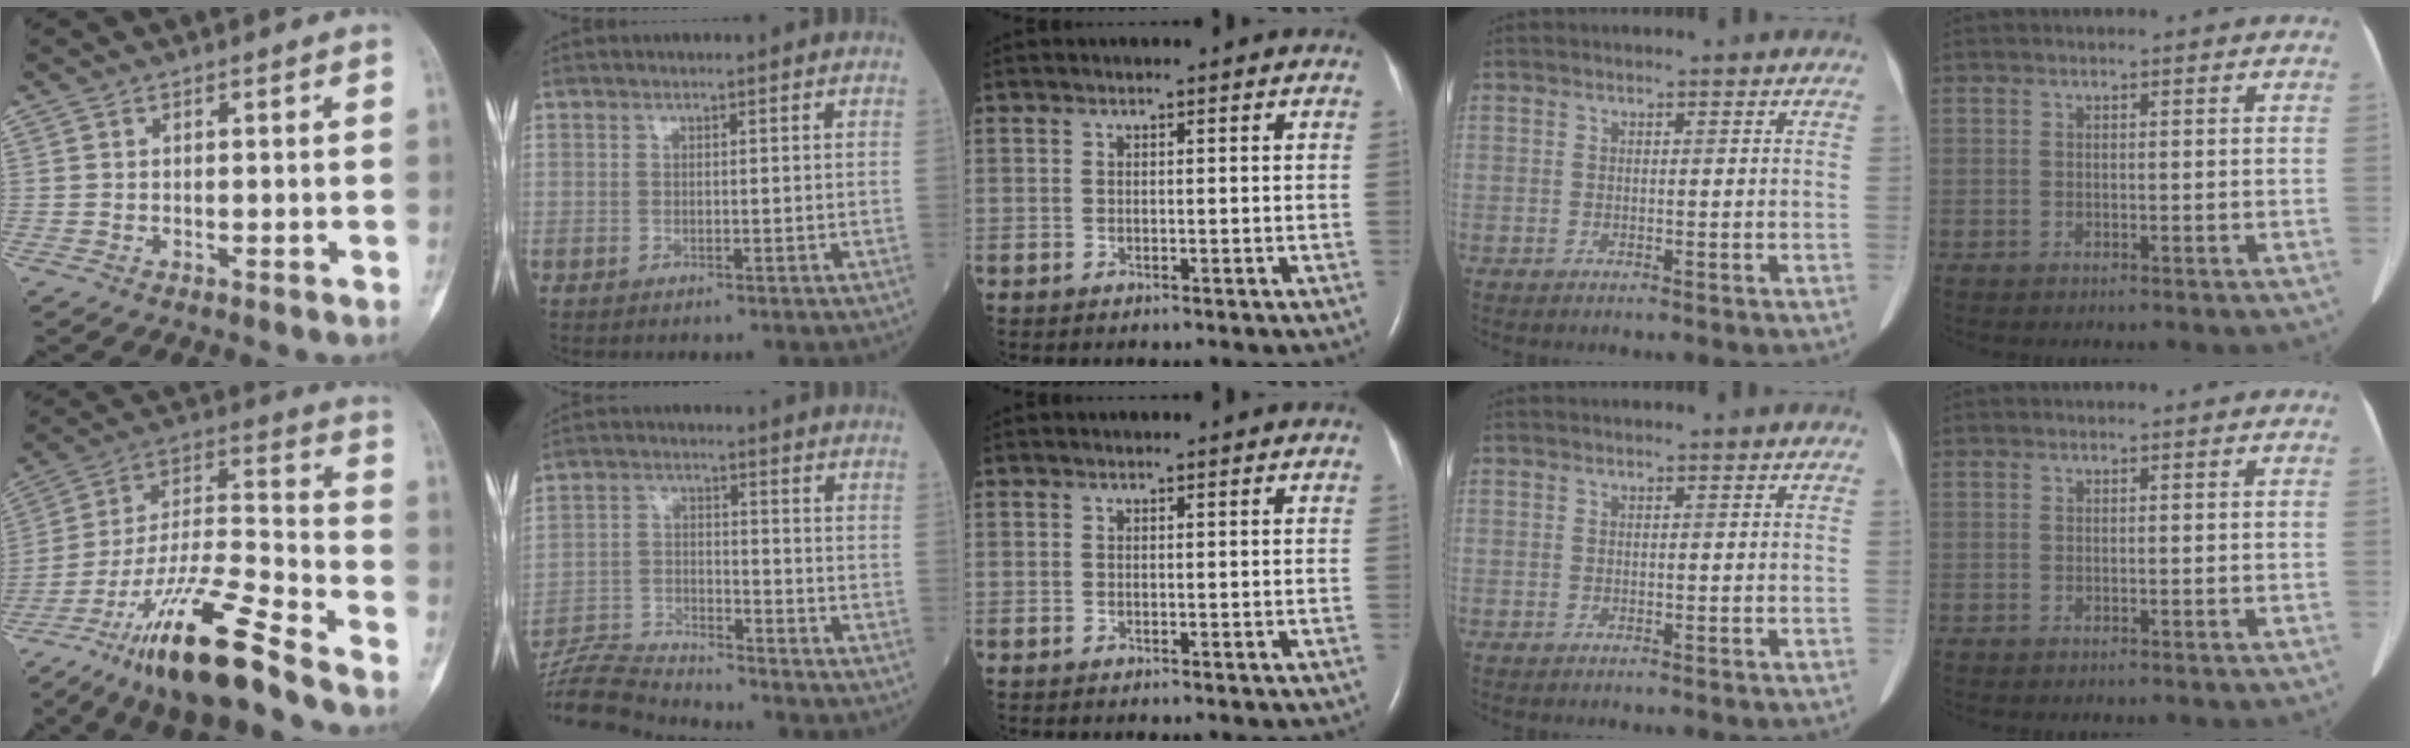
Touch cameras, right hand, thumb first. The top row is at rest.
{"thumb": {"total": 20.1, "force": [-14.2, 2.7, 13.9], "torque": [-0.285, 0.064, -0.259]}, "index": {"total": 9.0, "force": [-9.0, -0.2, 0.3], "torque": [-0.012, -0.002, -0.172]}}